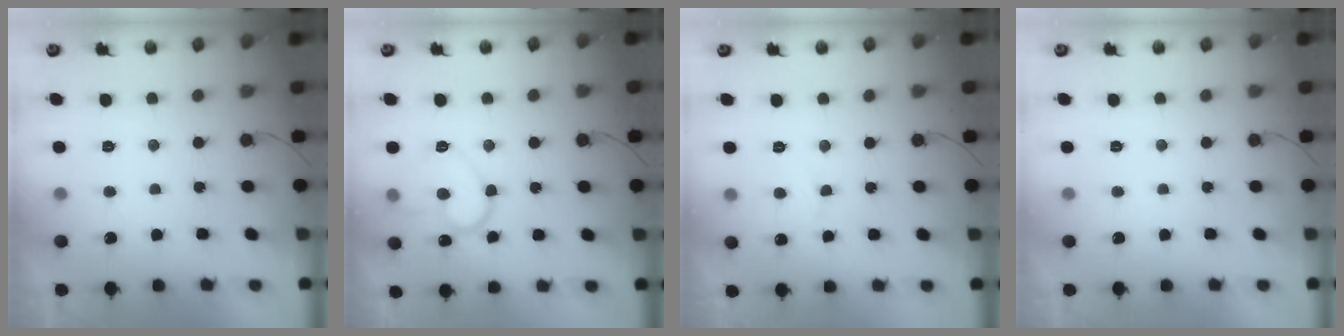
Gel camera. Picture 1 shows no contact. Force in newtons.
{"total": 13.0, "press": 13.0, "slide": 1.1}
{"total": 4.2, "press": 4.2, "slide": 0.4}
{"total": 0.0}